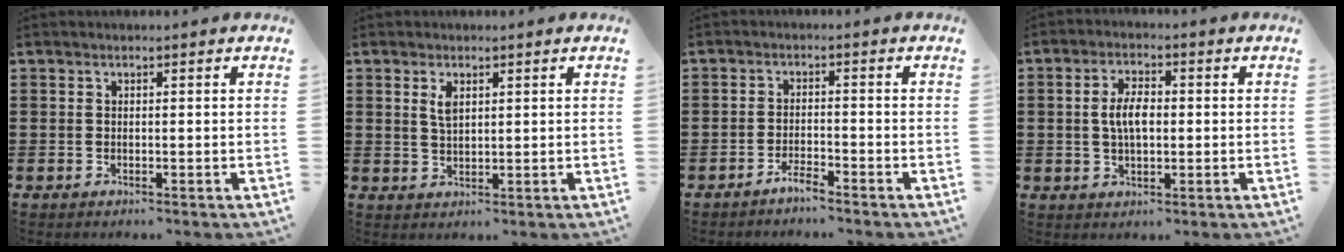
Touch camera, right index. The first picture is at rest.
{"total": 2.7, "force": [1.2, 1.2, 2.0], "torque": [-0.046, 0.004, 0.022]}
{"total": 2.4, "force": [-2.2, 0.0, 0.9], "torque": [-0.019, 0.002, -0.043]}
{"total": 5.1, "force": [0.1, 2.5, 4.5], "torque": [-0.087, 0.003, -0.004]}